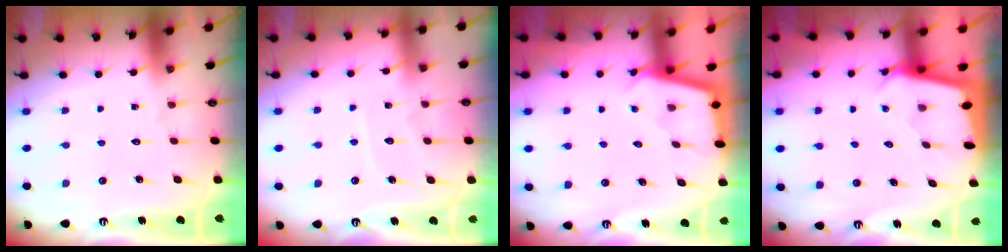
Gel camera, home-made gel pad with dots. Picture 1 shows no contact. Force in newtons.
{"total": 4.3, "press": 4.3, "slide": 0.3}
{"total": 2.1, "press": 2.1, "slide": 0.2}
{"total": 2.4, "press": 2.4, "slide": 0.1}